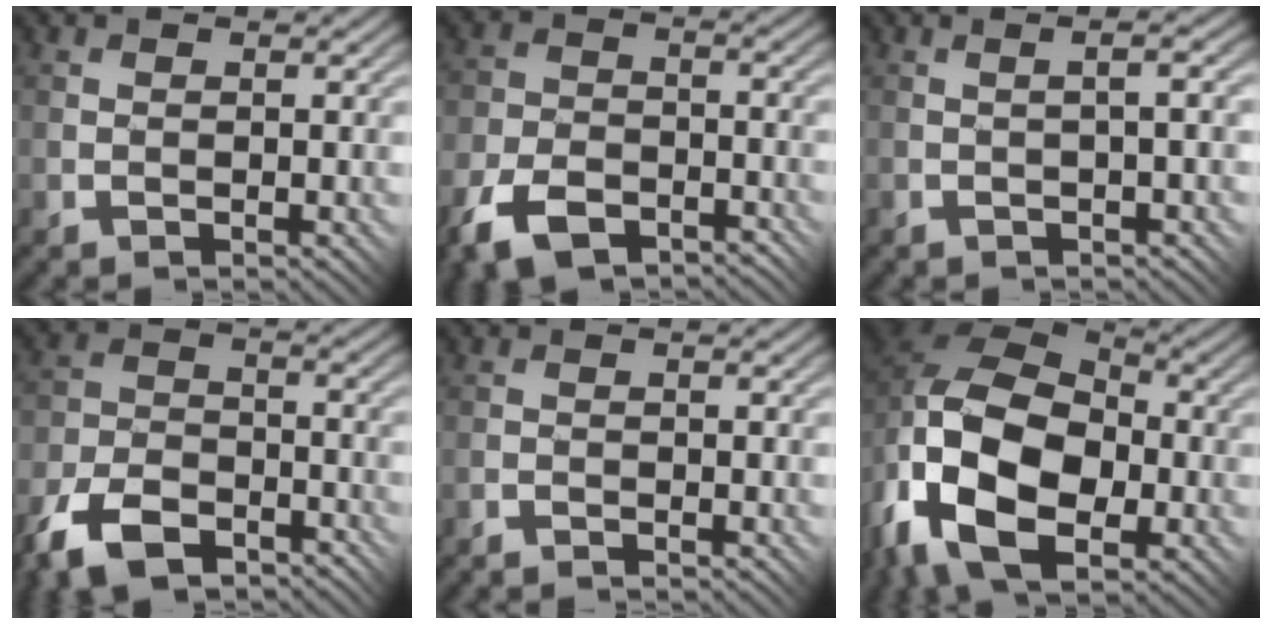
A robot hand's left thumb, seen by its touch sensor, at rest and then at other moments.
{"total": 8.0, "force": [-5.7, 3.9, 4.1], "torque": [-0.096, -0.010, -0.113]}
{"total": 3.2, "force": [-0.4, 0.5, 3.1], "torque": [-0.038, 0.004, 0.000]}
{"total": 10.4, "force": [-7.7, 4.7, 5.2], "torque": [-0.116, -0.010, -0.152]}
{"total": 1.3, "force": [-1.3, -0.2, 0.1], "torque": [-0.001, 0.007, -0.029]}
{"total": 15.9, "force": [-5.4, 10.8, 10.4], "torque": [-0.225, -0.037, -0.092]}